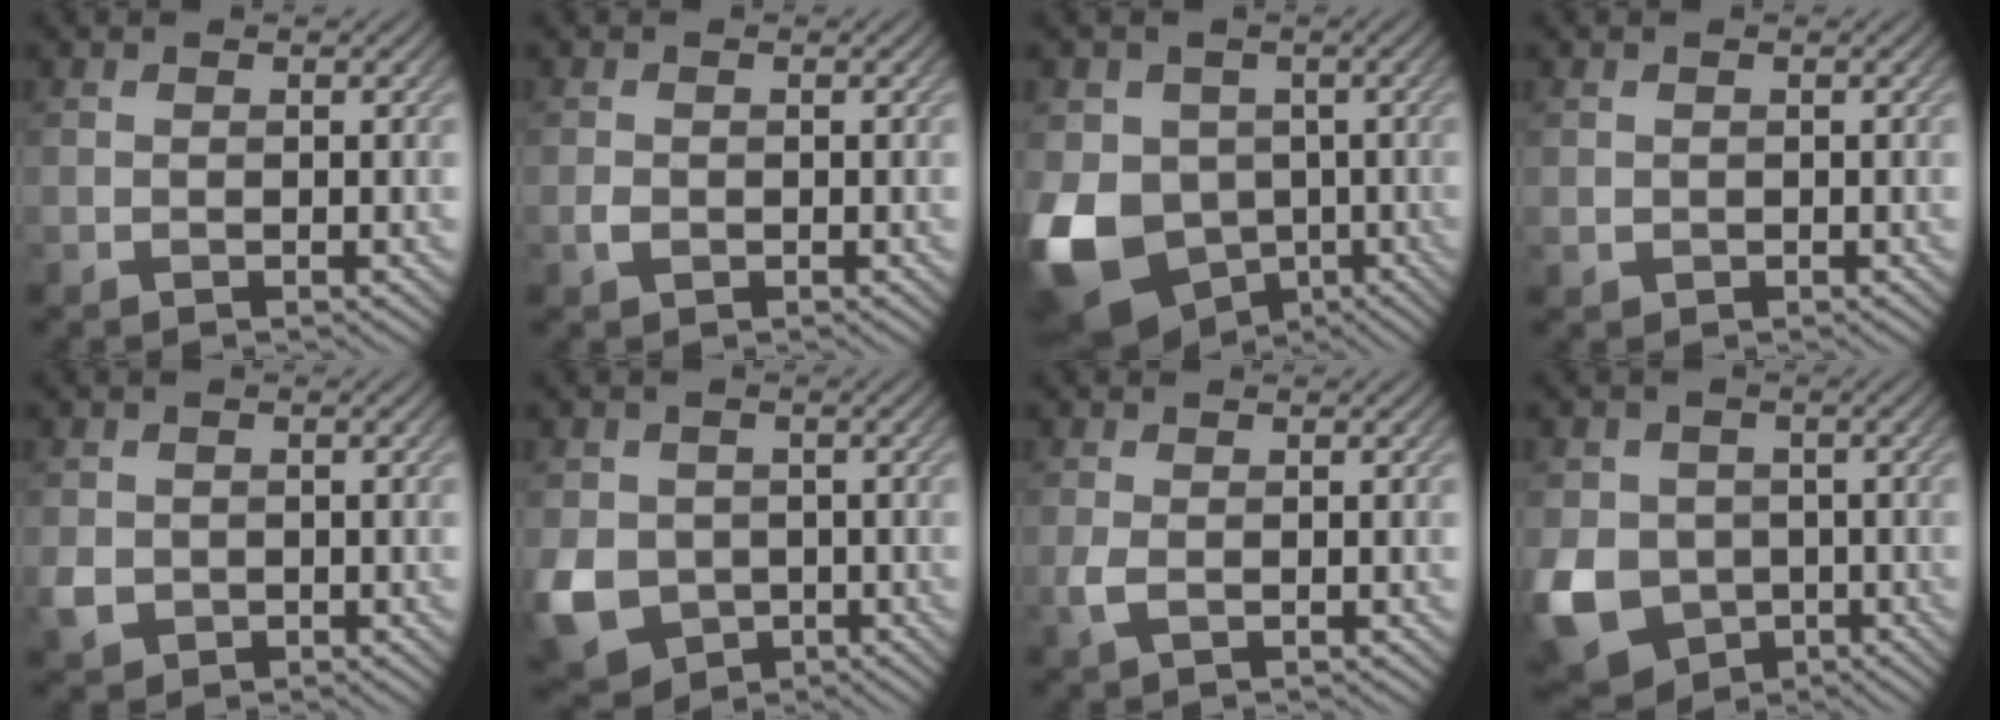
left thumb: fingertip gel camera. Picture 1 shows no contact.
{"total": 1.1, "force": [-0.3, 0.8, 0.6], "torque": [-0.014, -0.003, -0.008]}
{"total": 14.5, "force": [-4.1, 12.1, 6.9], "torque": [-0.193, -0.040, -0.081]}
{"total": 0.8, "force": [0.1, 0.8, 0.2], "torque": [-0.007, -0.005, 0.003]}
{"total": 2.5, "force": [-0.3, 2.3, 1.0], "torque": [-0.029, -0.008, -0.006]}
{"total": 7.8, "force": [-1.6, 6.6, 3.8], "torque": [-0.111, -0.027, -0.034]}
{"total": 1.5, "force": [-0.1, 0.7, 1.4], "torque": [-0.039, -0.001, -0.003]}
{"total": 10.0, "force": [-2.6, 8.4, 4.8], "torque": [-0.134, -0.036, -0.049]}